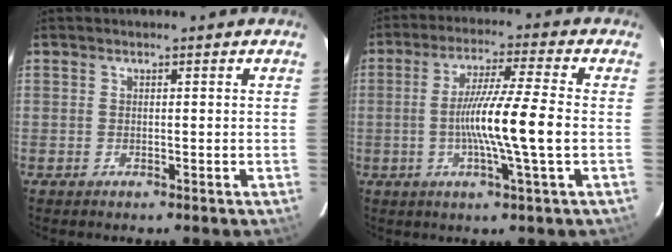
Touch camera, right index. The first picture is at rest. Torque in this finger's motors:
{"motor_torque": [1.51, -0.13, 0.87, 0.21]}